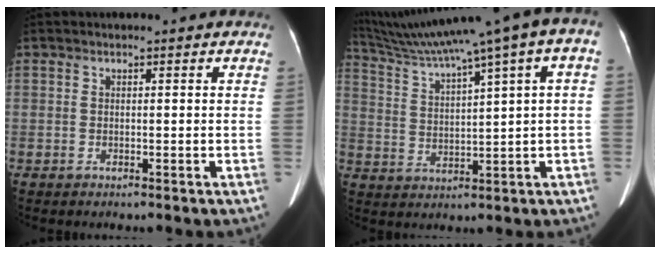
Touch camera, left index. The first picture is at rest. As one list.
[{"total": 15.6, "force": [9.5, 0.4, 12.4], "torque": [-0.206, 0.043, 0.149]}]